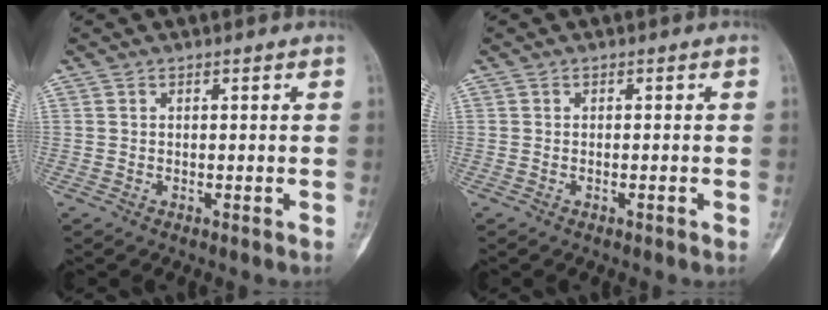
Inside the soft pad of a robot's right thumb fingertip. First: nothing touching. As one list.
[{"total": 0.8, "force": [-0.3, 0.2, 0.7], "torque": [-0.014, 0.003, -0.004]}]